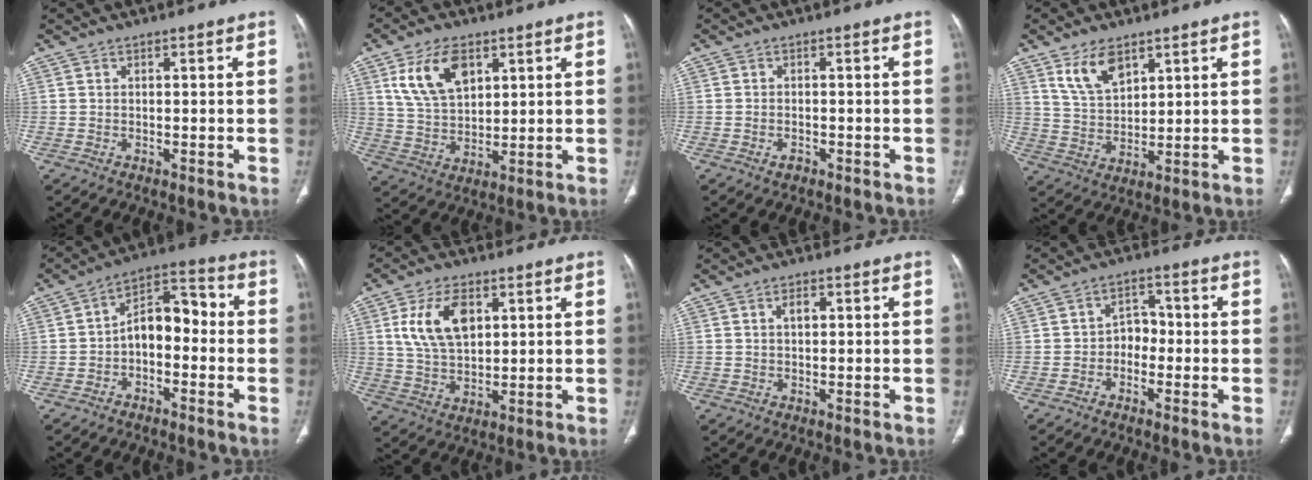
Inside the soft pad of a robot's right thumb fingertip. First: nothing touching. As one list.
[{"total": 11.4, "force": [5.1, 6.6, 7.7], "torque": [-0.130, -0.015, 0.106]}, {"total": 1.3, "force": [-0.8, 0.8, 0.7], "torque": [-0.012, 0.005, -0.013]}, {"total": 7.9, "force": [4.8, 4.1, 4.7], "torque": [-0.073, -0.028, 0.101]}, {"total": 9.3, "force": [-1.6, 5.6, 7.3], "torque": [-0.087, 0.047, -0.041]}, {"total": 11.2, "force": [3.6, 6.6, 8.4], "torque": [-0.146, -0.007, 0.073]}, {"total": 2.1, "force": [0.6, 1.2, 1.6], "torque": [-0.028, 0.001, 0.011]}, {"total": 3.9, "force": [-1.4, 3.0, 2.1], "torque": [-0.009, 0.025, -0.035]}]